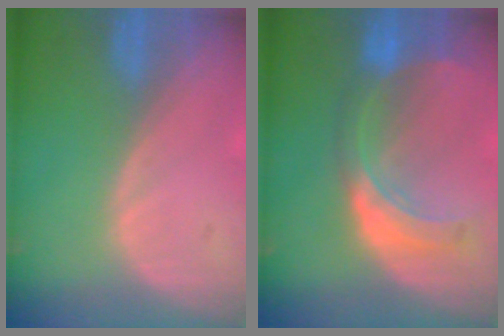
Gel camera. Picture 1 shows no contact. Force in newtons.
{"total": 8.2, "press": 7.3, "slide": 3.8}